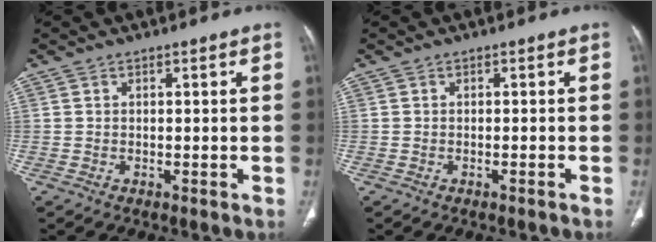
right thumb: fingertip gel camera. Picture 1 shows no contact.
{"total": 0.8, "force": [-0.6, -0.1, 0.5], "torque": [-0.016, 0.006, -0.004]}